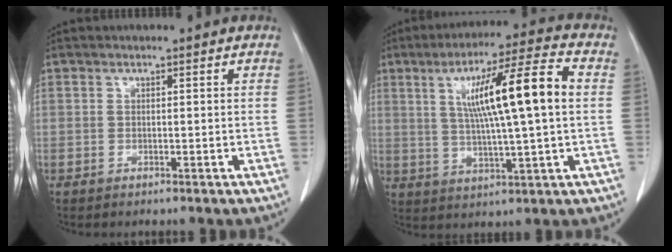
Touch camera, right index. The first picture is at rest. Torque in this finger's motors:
{"motor_torque": [1.24, 0.90, 0.63, 0.21]}